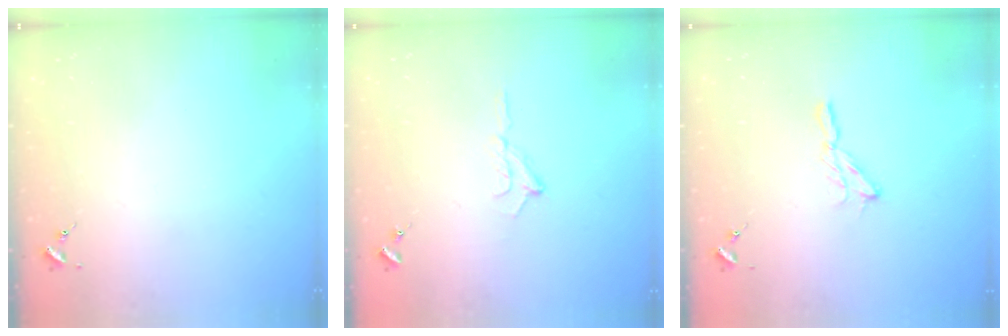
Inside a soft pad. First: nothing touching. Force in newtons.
{"total": 6.5, "press": 6.5, "slide": 0.8}
{"total": 6.1, "press": 6.1, "slide": 0.3}